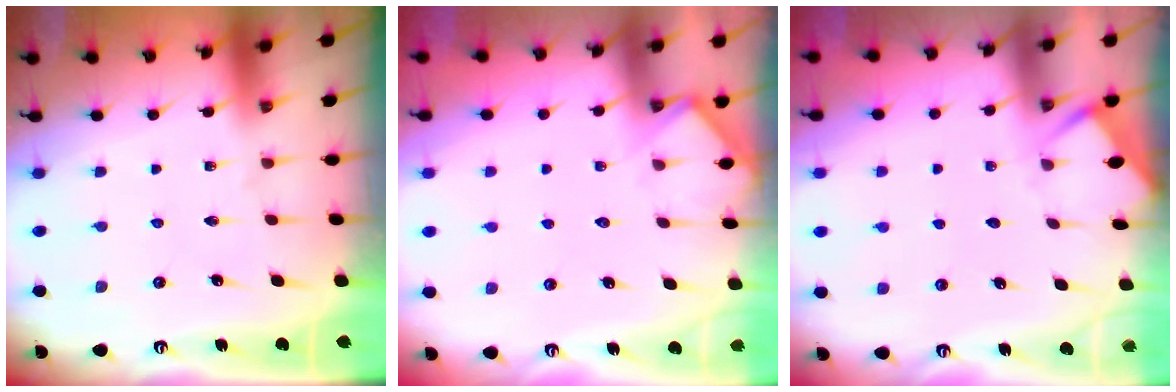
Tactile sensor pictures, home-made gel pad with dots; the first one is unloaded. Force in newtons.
{"total": 7.1, "press": 7.0, "slide": 0.3}
{"total": 4.4, "press": 4.4, "slide": 0.4}